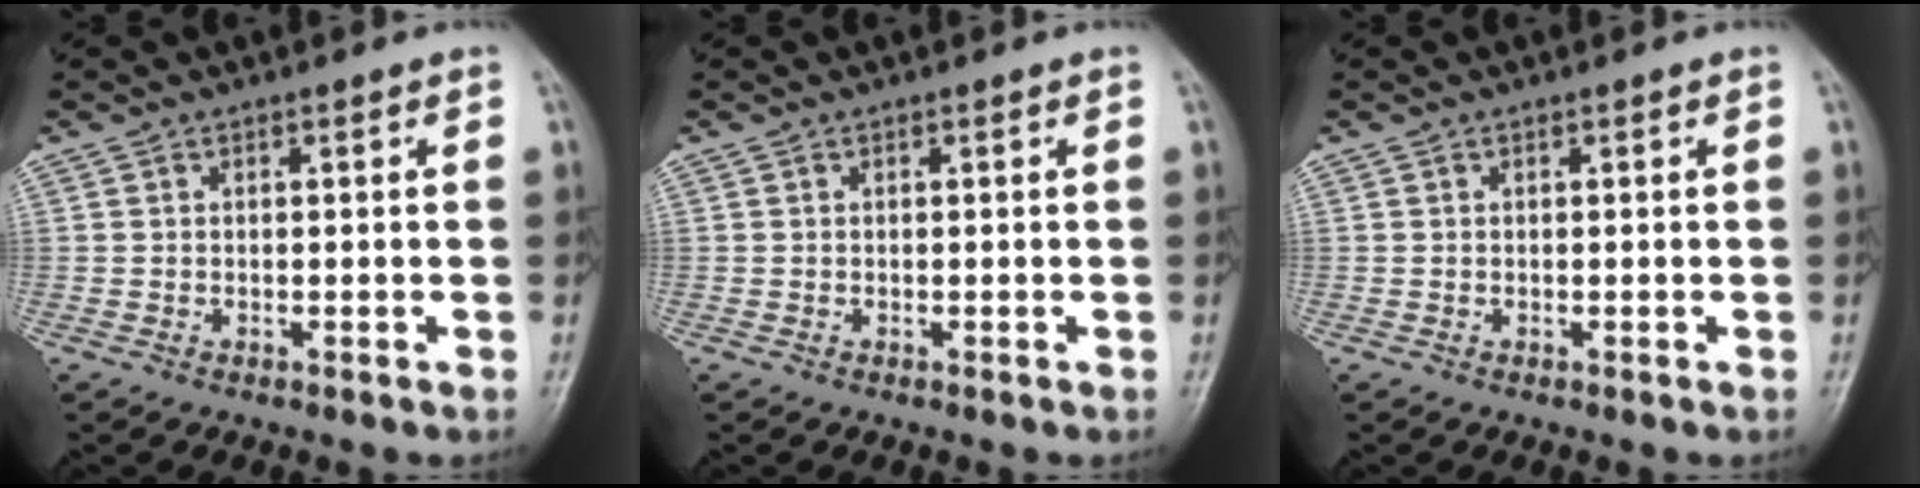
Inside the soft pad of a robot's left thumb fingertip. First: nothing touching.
{"total": 0.0}
{"total": 0.0}